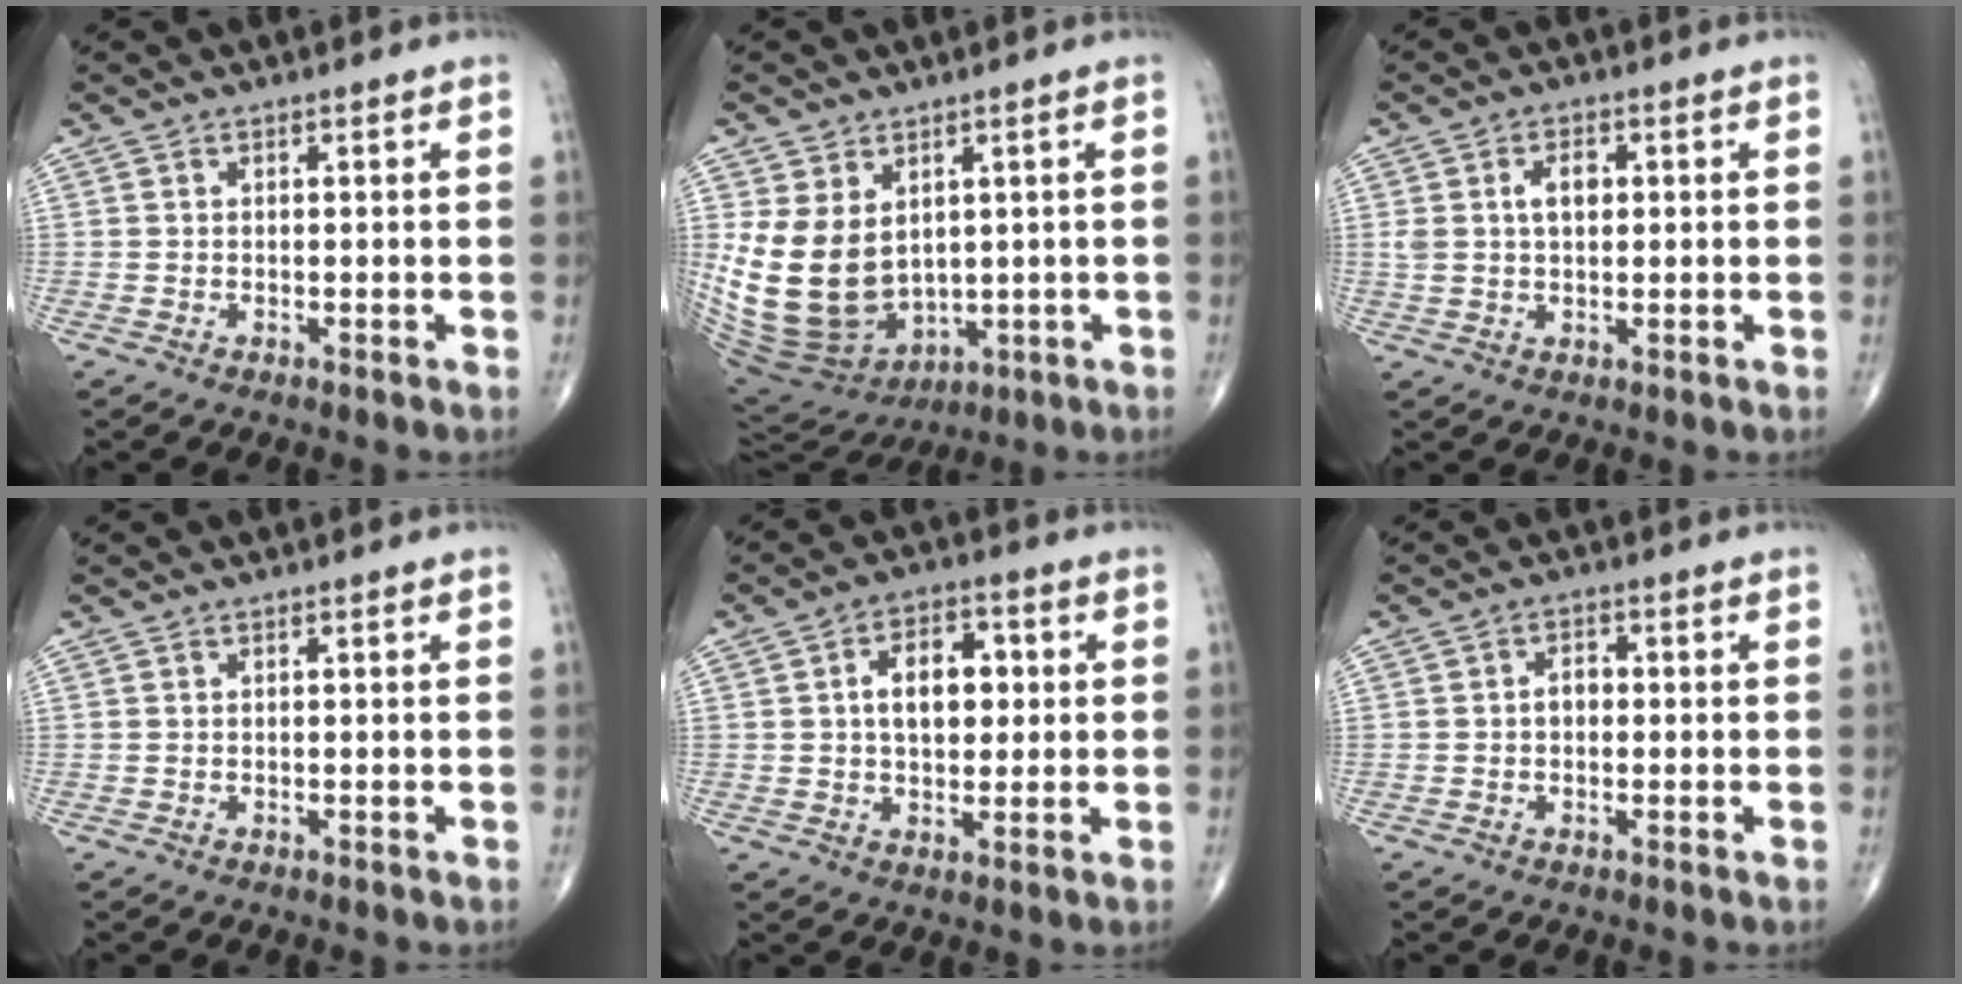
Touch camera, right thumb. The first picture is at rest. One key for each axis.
{"total": 15.8, "fx": 2.0, "fy": 11.2, "fz": 10.9, "tx": -0.198, "ty": -0.022, "tz": 0.072}
{"total": 4.9, "fx": 1.1, "fy": 2.9, "fz": 3.8, "tx": -0.068, "ty": 0.007, "tz": 0.022}
{"total": 0.0}
{"total": 9.2, "fx": 1.4, "fy": 5.8, "fz": 7.1, "tx": -0.087, "ty": 0.011, "tz": 0.020}
{"total": 2.5, "fx": -0.2, "fy": 1.9, "fz": 1.7, "tx": -0.016, "ty": 0.011, "tz": -0.009}